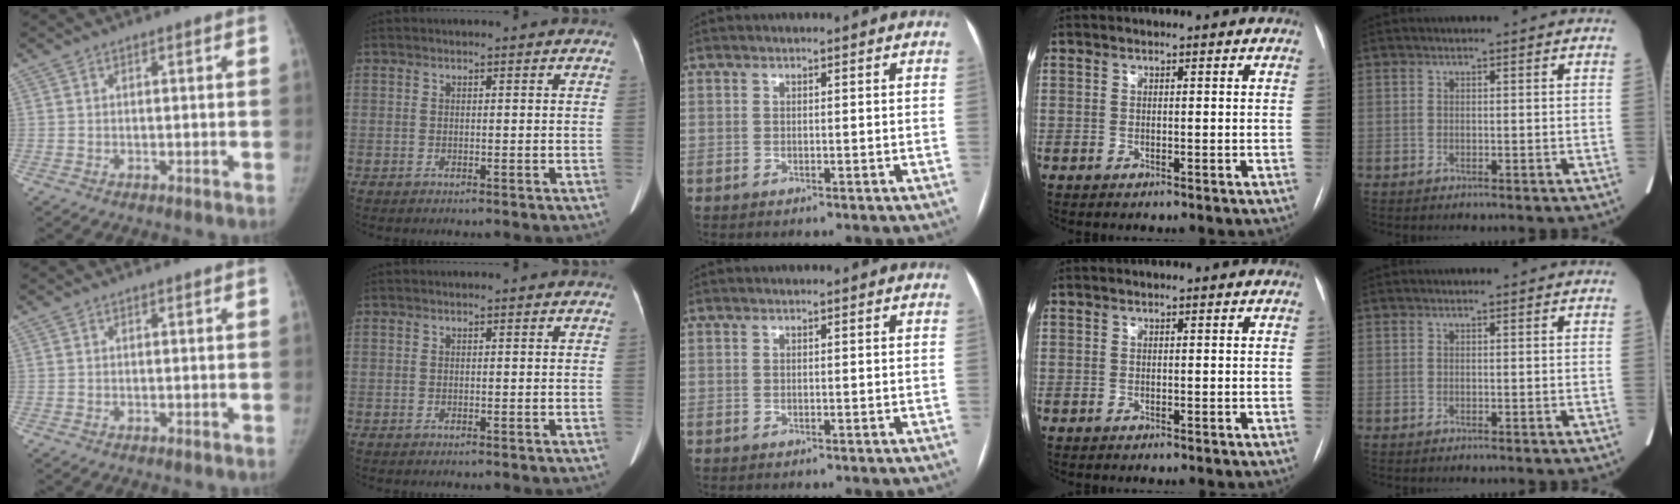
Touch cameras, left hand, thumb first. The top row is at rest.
{}